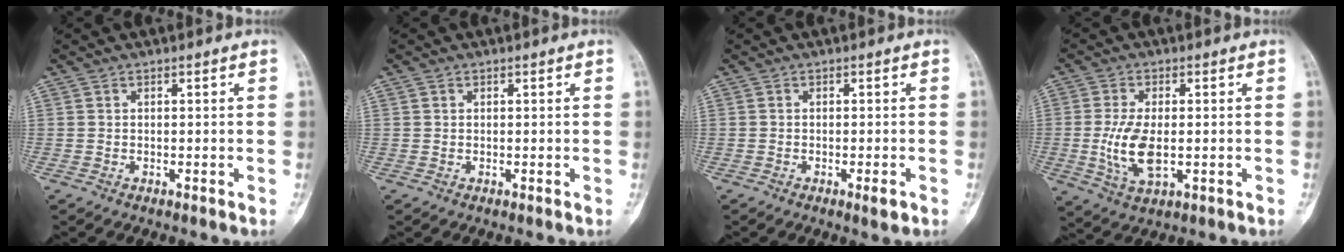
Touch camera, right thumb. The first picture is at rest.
{"total": 0.5, "force": [0.3, 0.4, 0.1], "torque": [0.003, 0.000, 0.004]}
{"total": 2.1, "force": [-1.0, 0.4, 1.8], "torque": [-0.026, -0.003, -0.014]}
{"total": 8.6, "force": [-0.8, 4.2, 7.4], "torque": [-0.149, -0.009, -0.012]}